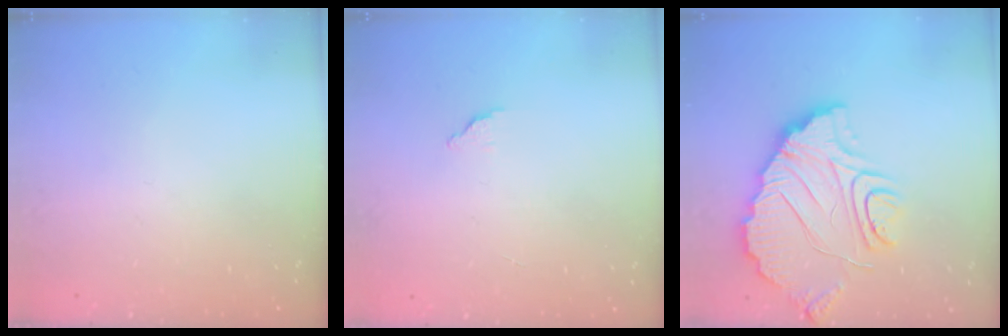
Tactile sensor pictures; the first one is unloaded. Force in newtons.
{"total": 1.5, "press": 1.5, "slide": 0.1}
{"total": 15.0, "press": 14.9, "slide": 1.2}